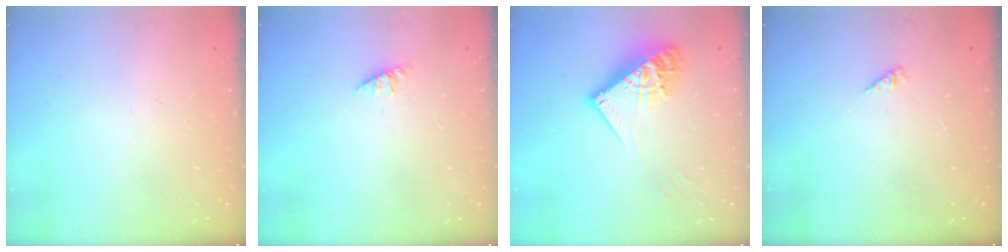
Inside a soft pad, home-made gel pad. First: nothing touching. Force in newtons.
{"total": 1.6, "press": 1.6, "slide": 0.4}
{"total": 14.6, "press": 14.6, "slide": 1.2}
{"total": 0.0}